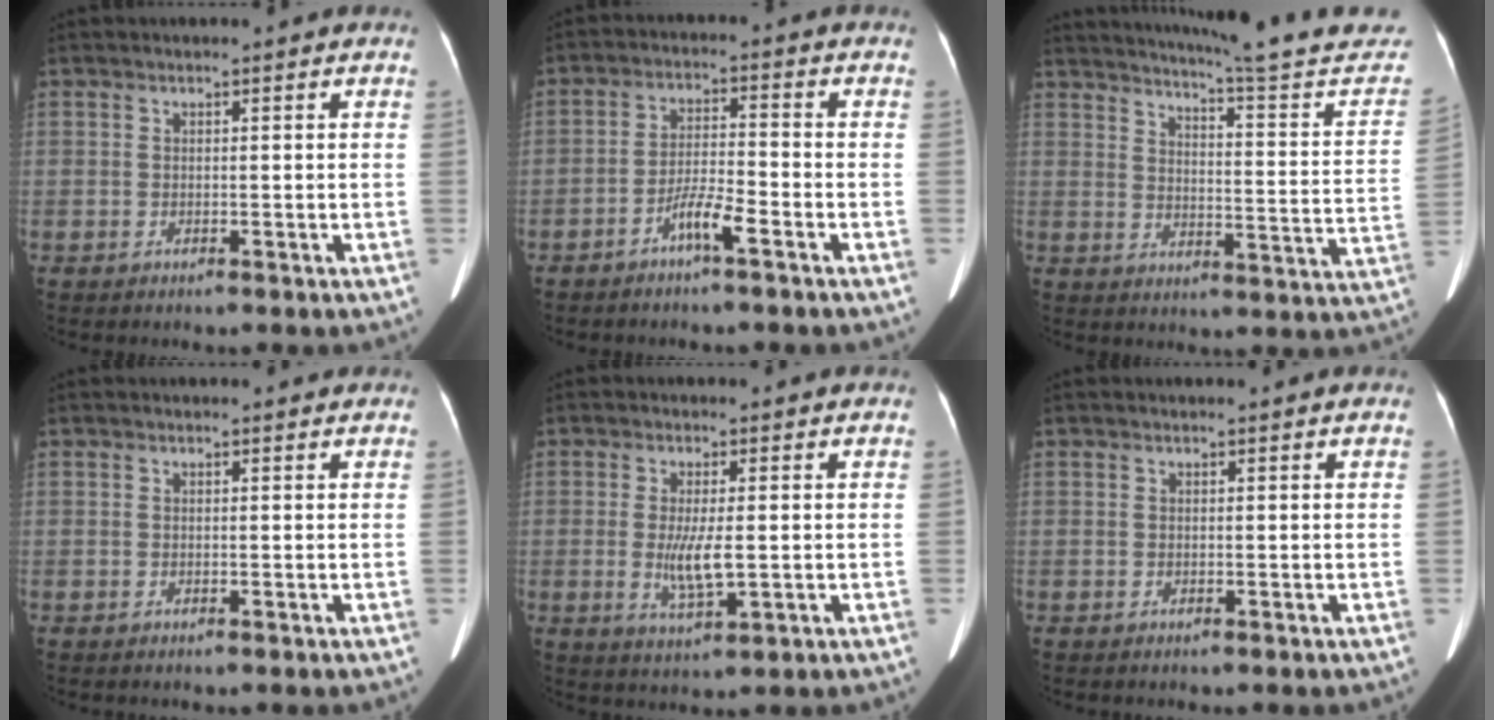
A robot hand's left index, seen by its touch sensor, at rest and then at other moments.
{"total": 4.9, "force": [-3.0, 0.2, 3.8], "torque": [-0.078, 0.002, -0.059]}
{"total": 23.8, "force": [22.1, 0.6, 8.8], "torque": [-0.120, -0.084, 0.268]}
{"total": 1.0, "force": [0.9, 0.3, 0.2], "torque": [-0.012, 0.002, 0.007]}
{"total": 5.1, "force": [-0.2, 1.0, 5.0], "torque": [-0.102, -0.012, -0.002]}
{"total": 0.5, "force": [0.5, 0.1, 0.1], "torque": [-0.005, 0.001, 0.004]}